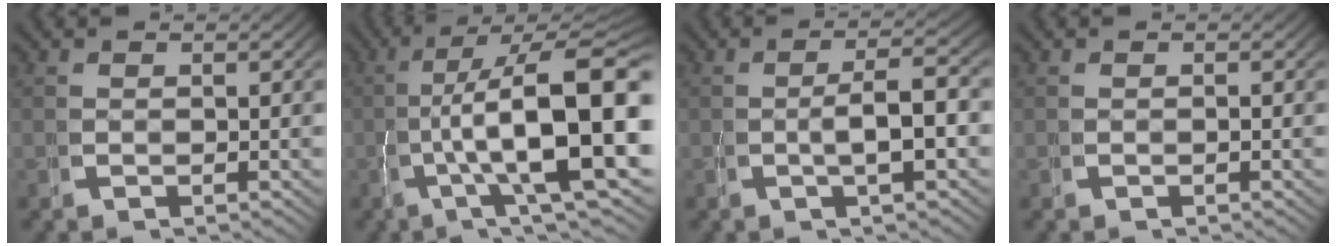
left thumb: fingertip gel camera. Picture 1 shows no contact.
{"total": 14.9, "force": [-0.4, 6.1, 13.6], "torque": [-0.209, -0.014, 0.002]}
{"total": 4.3, "force": [-0.3, 1.2, 4.1], "torque": [-0.066, 0.003, -0.006]}
{"total": 0.0}